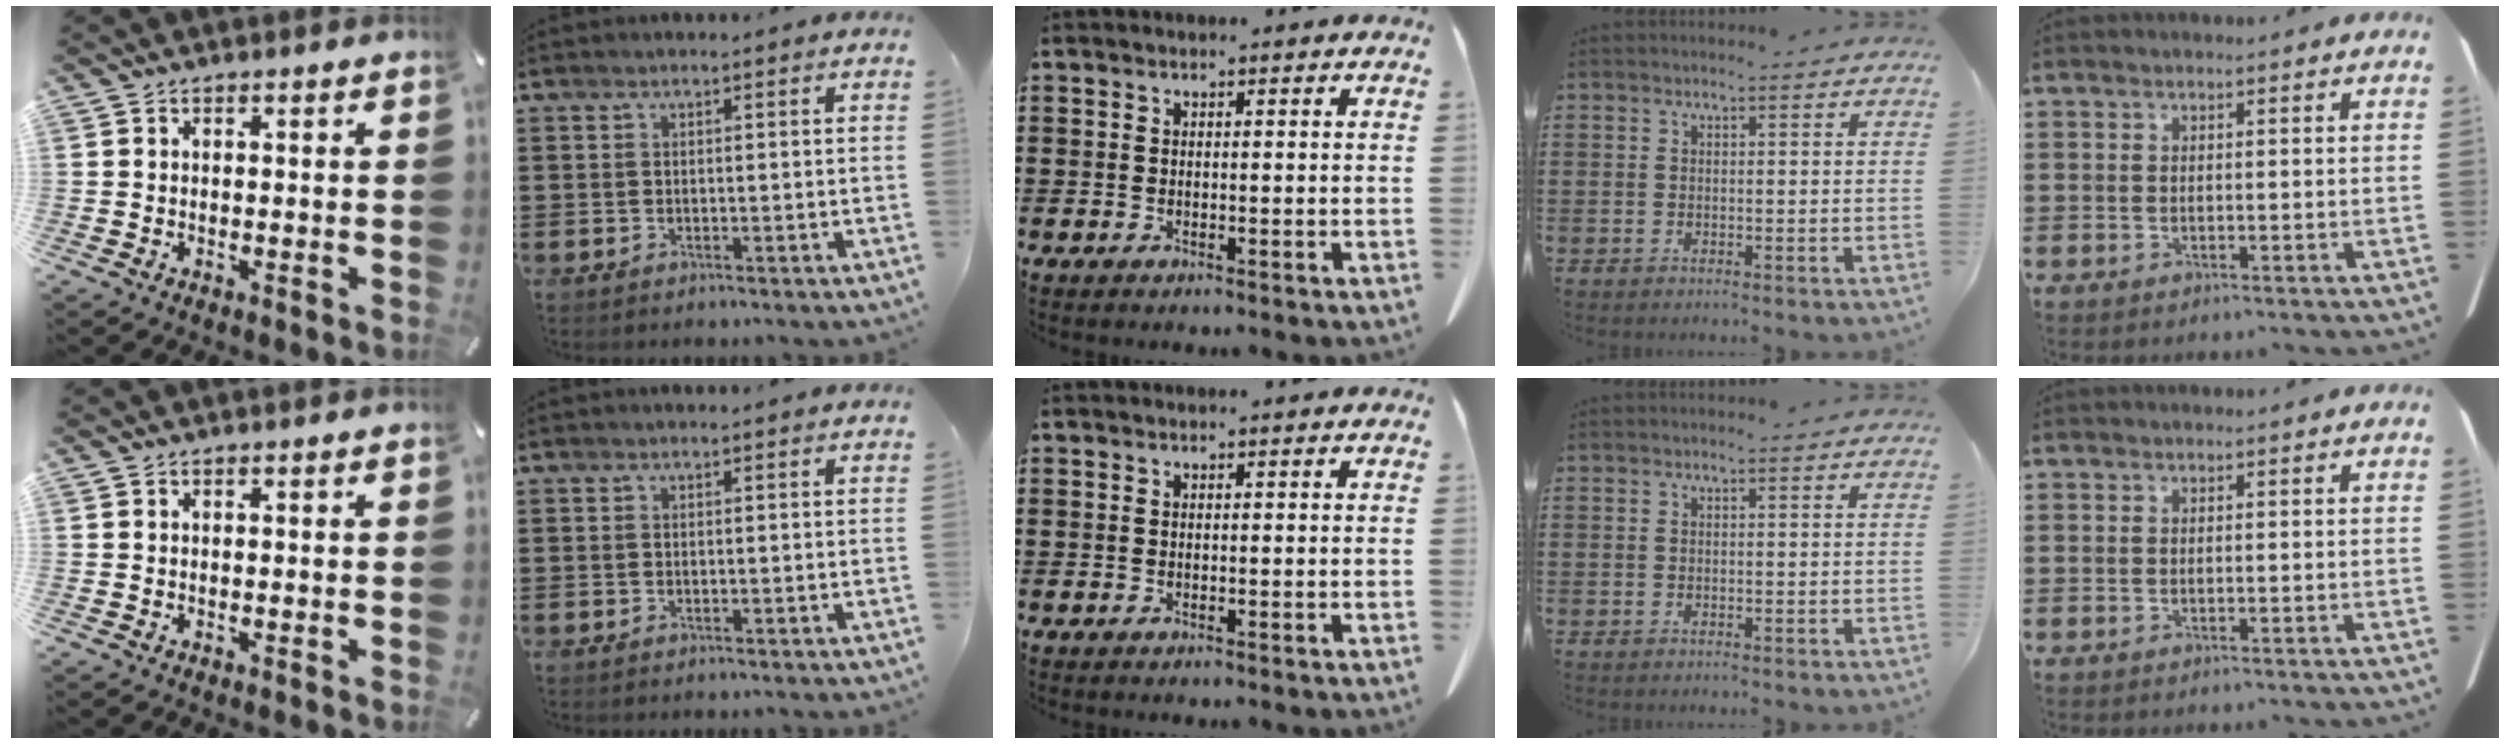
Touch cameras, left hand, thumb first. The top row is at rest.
{}